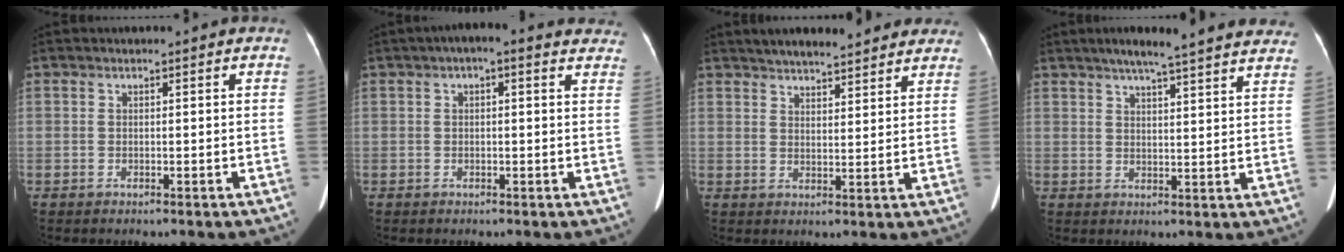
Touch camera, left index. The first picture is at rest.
{"total": 8.1, "force": [6.0, 2.5, 4.9], "torque": [-0.053, 0.026, 0.060]}
{"total": 14.8, "force": [12.9, 3.7, 6.3], "torque": [-0.080, 0.028, 0.169]}
{"total": 19.0, "force": [16.3, 2.0, 9.6], "torque": [-0.133, 0.019, 0.202]}